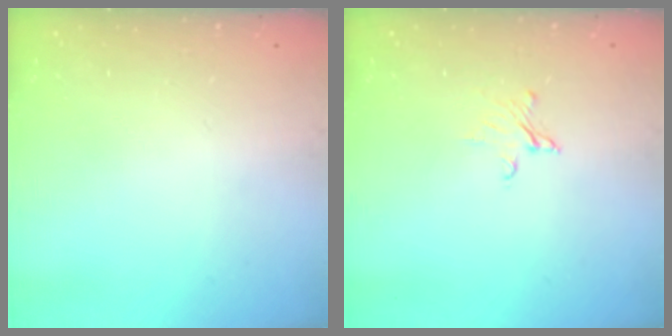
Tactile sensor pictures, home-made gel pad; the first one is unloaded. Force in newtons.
{"total": 2.9, "press": 2.9, "slide": 0.3}